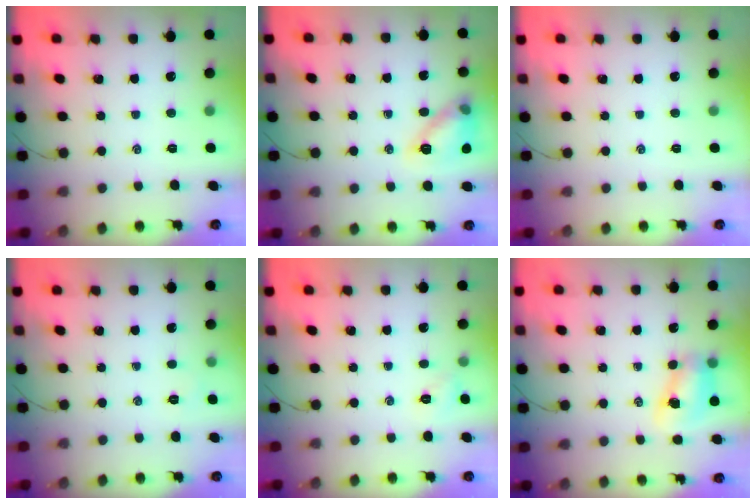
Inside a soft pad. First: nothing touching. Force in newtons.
{"total": 13.1, "press": 13.1, "slide": 1.2}
{"total": 0.0}
{"total": 3.4, "press": 3.3, "slide": 1.1}
{"total": 2.6, "press": 2.6, "slide": 0.6}
{"total": 7.8, "press": 7.7, "slide": 1.1}